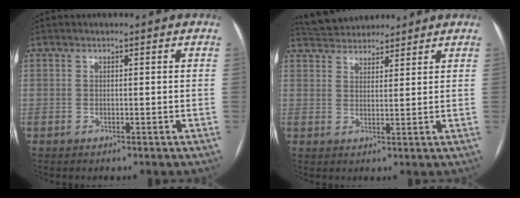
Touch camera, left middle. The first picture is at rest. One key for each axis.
{"total": 8.6, "fx": 7.9, "fy": 2.7, "fz": 2.0, "tx": -0.036, "ty": 0.031, "tz": 0.130}